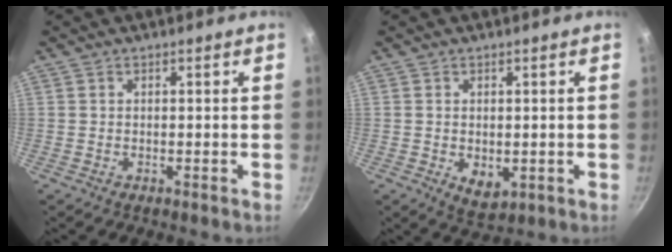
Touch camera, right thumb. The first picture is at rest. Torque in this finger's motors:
{"motor_torque": [-0.24, 0.28, -0.12, 0.07, 0.01]}